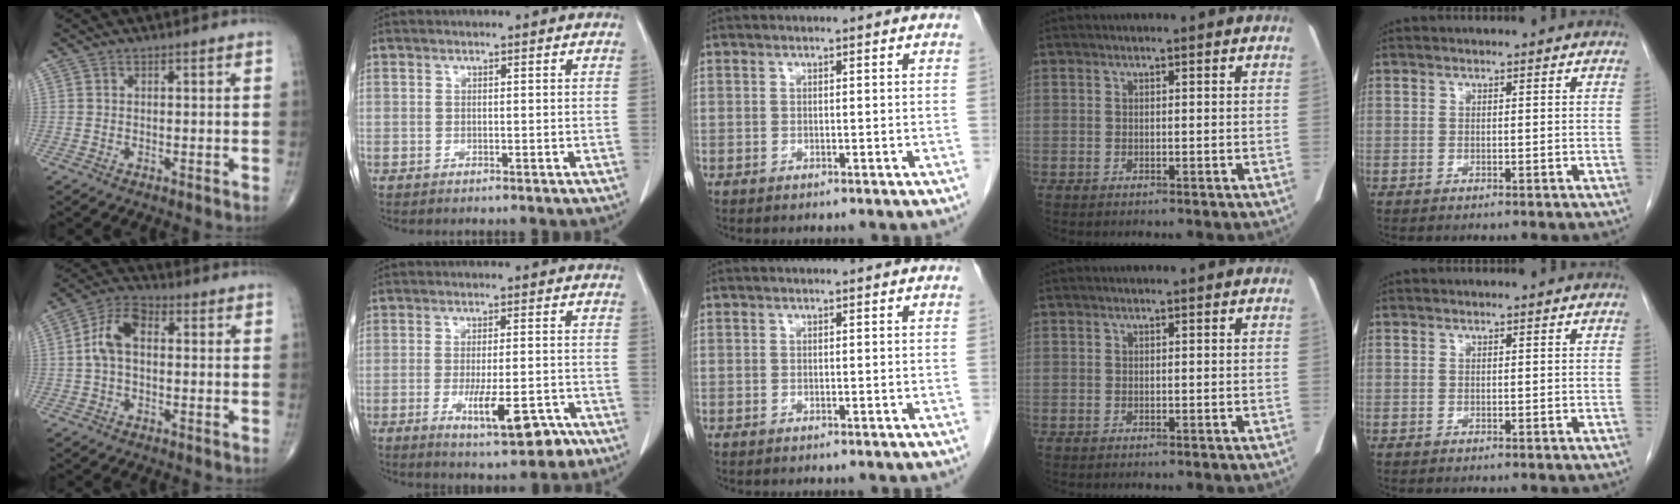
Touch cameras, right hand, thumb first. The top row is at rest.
{"thumb": {"total": 7.9, "force": [0.4, 4.7, 6.3], "torque": [-0.119, 0.026, -0.002]}, "index": {"total": 8.8, "force": [-4.0, 2.2, 7.5], "torque": [-0.116, -0.011, -0.054]}}